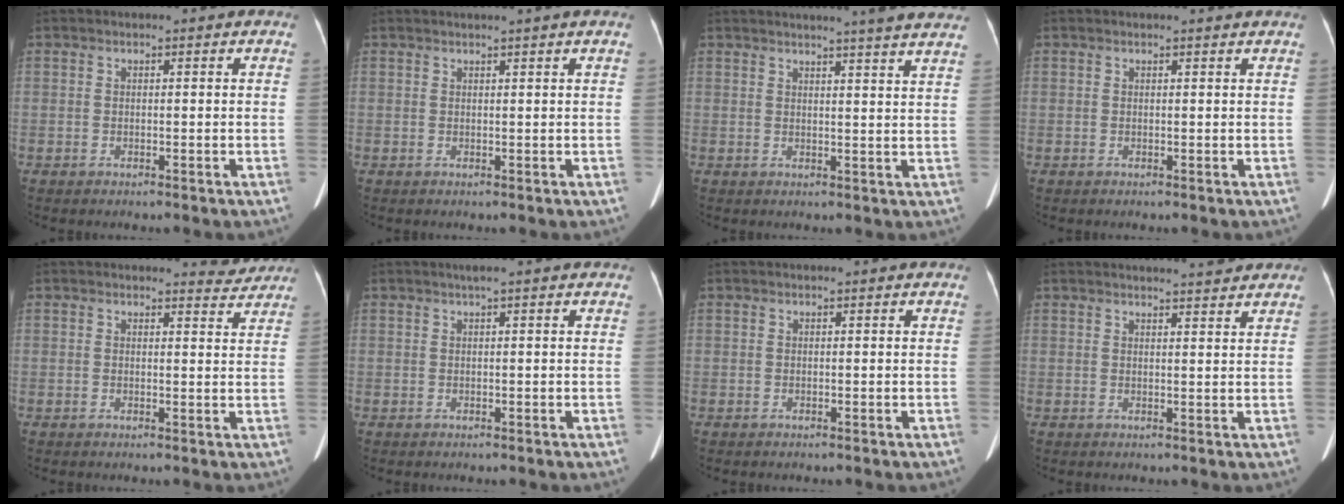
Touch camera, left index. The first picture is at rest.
{"total": 2.4, "force": [2.0, -0.7, 1.1], "torque": [-0.018, 0.010, 0.033]}
{"total": 12.1, "force": [10.9, -0.7, 5.2], "torque": [-0.072, -0.017, 0.112]}
{"total": 1.7, "force": [1.6, -0.3, 0.4], "torque": [-0.013, 0.001, 0.018]}
{"total": 2.6, "force": [2.6, 0.4, -0.3], "torque": [0.002, -0.020, 0.020]}
{"total": 0.8, "force": [0.4, -0.2, 0.6], "torque": [-0.017, 0.005, 0.013]}
{"total": 0.0}
{"total": 4.9, "force": [4.6, 0.1, 1.7], "torque": [-0.029, 0.001, 0.053]}